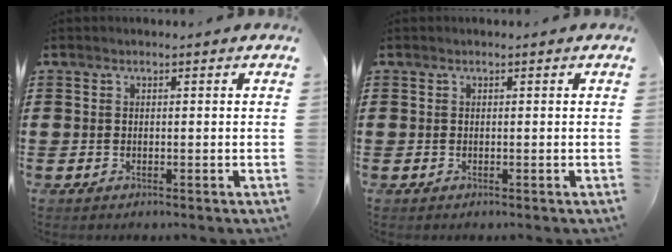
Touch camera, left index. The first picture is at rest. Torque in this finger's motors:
{"motor_torque": [-0.04, 0.04, 0.00, 0.00]}